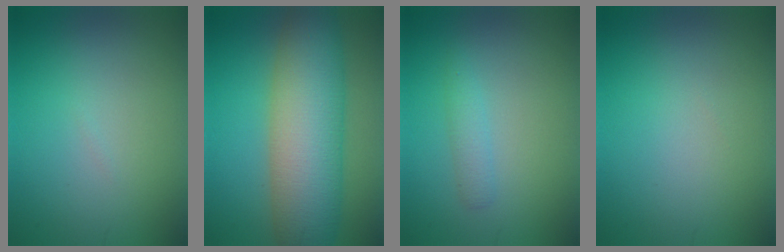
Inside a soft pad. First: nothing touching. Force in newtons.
{"total": 10.8, "press": 10.8, "slide": 0.7}
{"total": 1.4, "press": 1.4, "slide": 0.1}
{"total": 0.0}